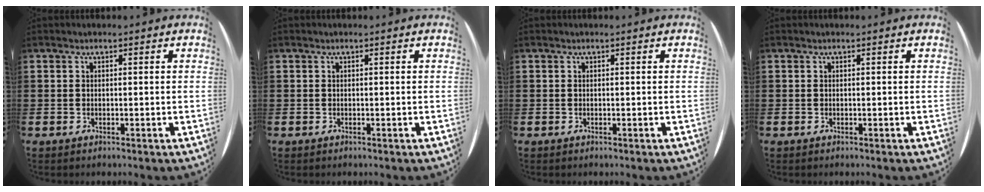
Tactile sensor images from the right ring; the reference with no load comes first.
{"total": 0.0}
{"total": 0.0}
{"total": 0.0}